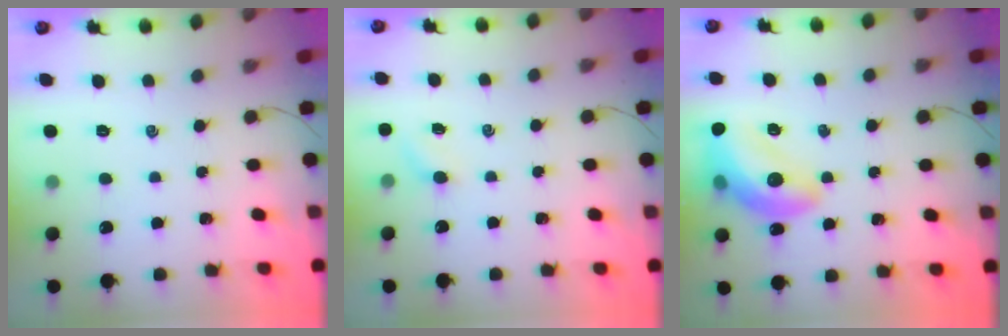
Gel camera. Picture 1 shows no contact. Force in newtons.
{"total": 2.8, "press": 2.7, "slide": 0.8}
{"total": 16.3, "press": 16.2, "slide": 2.1}